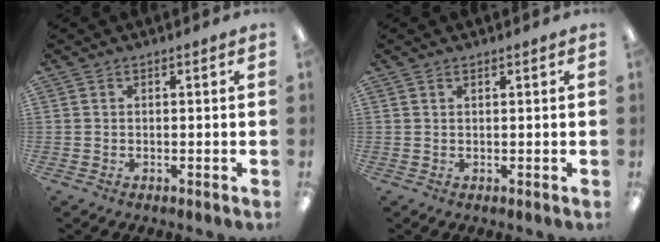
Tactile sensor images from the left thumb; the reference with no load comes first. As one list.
[{"total": 0.8, "force": [0.6, 0.2, 0.5], "torque": [-0.012, 0.001, 0.010]}]